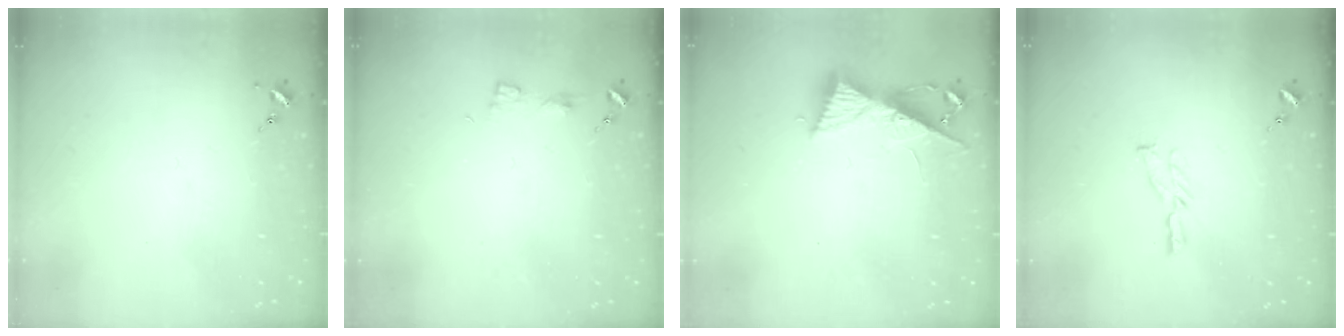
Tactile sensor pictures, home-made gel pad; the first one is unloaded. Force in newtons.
{"total": 4.3, "press": 4.3, "slide": 0.5}
{"total": 9.0, "press": 9.0, "slide": 0.5}
{"total": 5.0, "press": 5.0, "slide": 0.5}